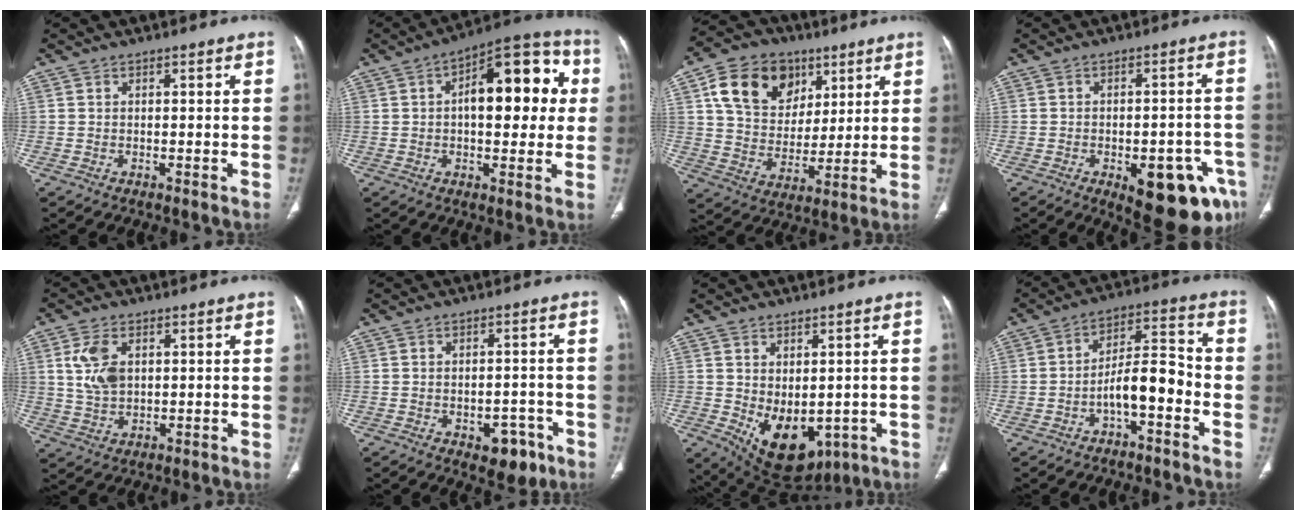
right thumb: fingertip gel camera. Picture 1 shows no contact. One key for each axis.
{"total": 17.8, "fx": 2.8, "fy": 8.5, "fz": 15.3, "tx": -0.171, "ty": 0.031, "tz": 0.034}
{"total": 17.0, "fx": 7.4, "fy": 12.8, "fz": 8.5, "tx": -0.122, "ty": -0.015, "tz": 0.135}
{"total": 15.2, "fx": -6.8, "fy": 6.3, "fz": 12.1, "tx": -0.102, "ty": 0.028, "tz": -0.070}
{"total": 6.9, "fx": 1.8, "fy": 4.2, "fz": 5.2, "tx": -0.104, "ty": -0.003, "tz": 0.042}
{"total": 7.0, "fx": -3.2, "fy": 4.2, "fz": 4.6, "tx": -0.032, "ty": 0.019, "tz": -0.031}
{"total": 12.5, "fx": -2.6, "fy": 7.9, "fz": 9.3, "tx": -0.120, "ty": -0.007, "tz": -0.008}
{"total": 9.4, "fx": -3.5, "fy": 3.7, "fz": 7.9, "tx": -0.124, "ty": 0.049, "tz": -0.060}